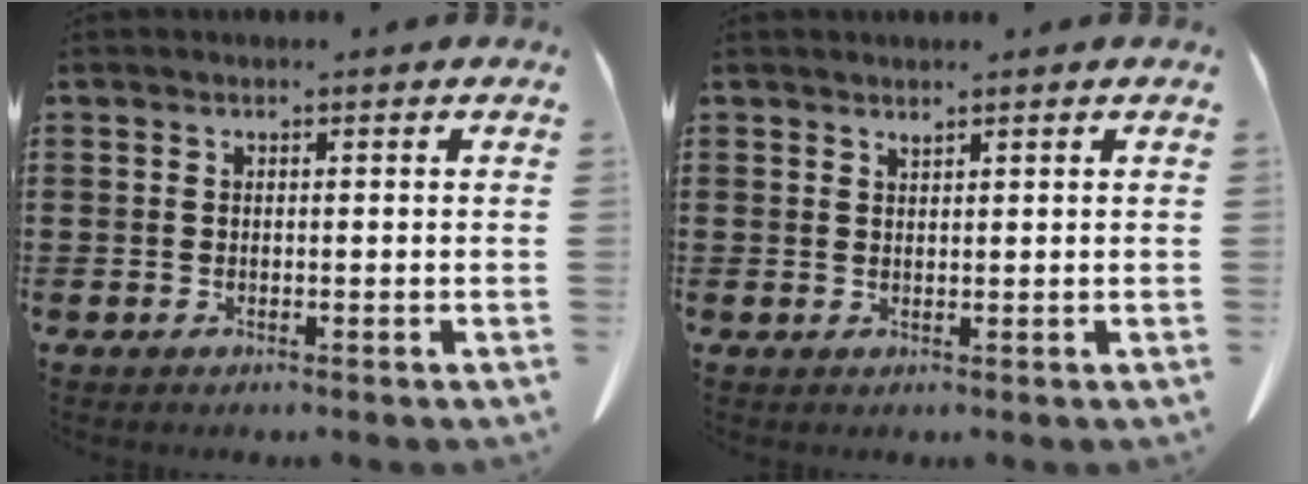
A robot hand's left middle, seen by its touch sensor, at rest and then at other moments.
{"total": 1.0, "force": [0.9, 0.0, 0.2], "torque": [-0.007, -0.003, 0.019]}